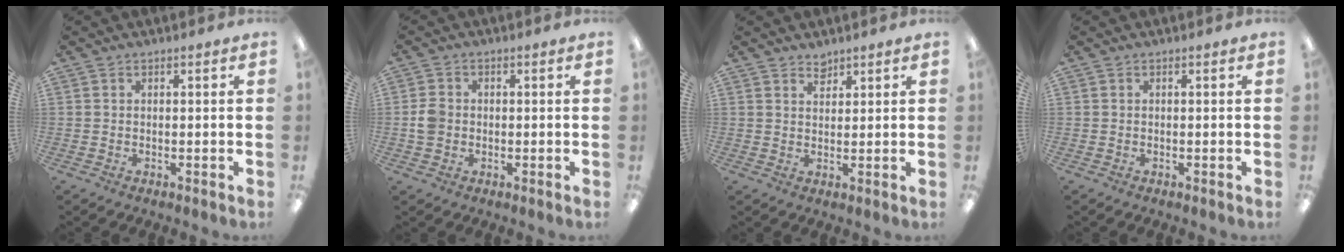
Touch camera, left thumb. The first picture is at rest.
{"total": 3.5, "force": [-0.4, 3.1, 1.6], "torque": [-0.020, 0.004, -0.008]}
{"total": 2.3, "force": [2.0, 0.9, 0.2], "torque": [0.002, -0.011, 0.038]}
{"total": 0.0}